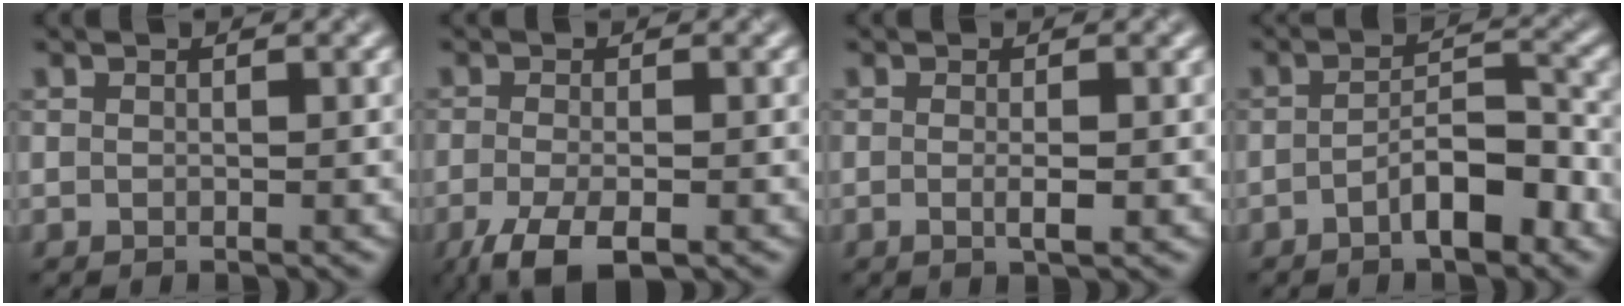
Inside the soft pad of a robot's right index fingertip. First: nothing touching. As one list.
[{"total": 5.0, "force": [-2.8, 1.8, 3.7], "torque": [-0.085, -0.007, -0.054]}, {"total": 1.5, "force": [-0.3, 0.1, 1.4], "torque": [-0.030, 0.000, -0.006]}, {"total": 4.4, "force": [-2.3, 1.3, 3.5], "torque": [-0.056, 0.015, -0.038]}]